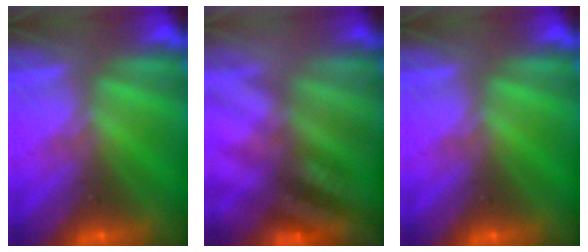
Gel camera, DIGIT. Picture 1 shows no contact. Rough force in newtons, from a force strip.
{"total": 2.9}
{"total": 0.0}